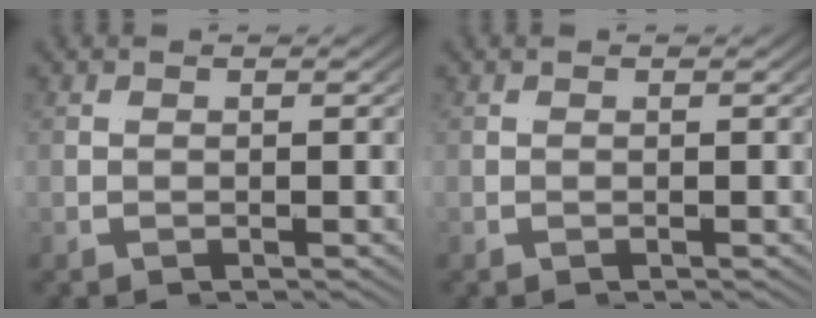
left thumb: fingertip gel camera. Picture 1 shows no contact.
{"total": 0.0}